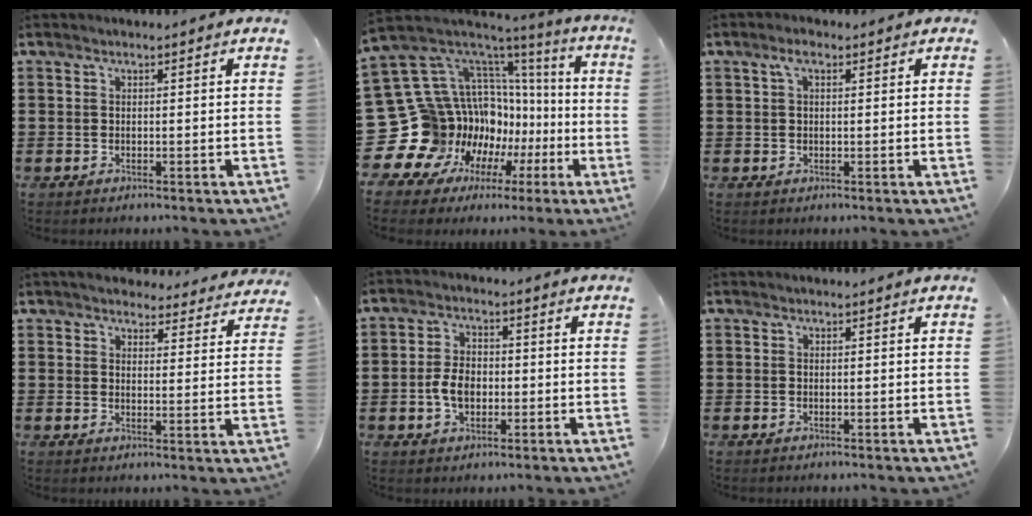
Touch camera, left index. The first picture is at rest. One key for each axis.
{"total": 18.2, "fx": -1.5, "fy": 16.0, "fz": 8.5, "tx": -0.225, "ty": -0.065, "tz": 0.042}
{"total": 2.5, "fx": 0.9, "fy": 1.0, "fz": 2.1, "tx": -0.044, "ty": 0.008, "tz": 0.015}
{"total": 4.2, "fx": 4.1, "fy": 0.7, "fz": 0.8, "tx": -0.025, "ty": -0.020, "tz": 0.072}
{"total": 5.1, "fx": -0.9, "fy": 3.1, "fz": 3.9, "tx": -0.093, "ty": 0.000, "tz": -0.023}
{"total": 0.0}